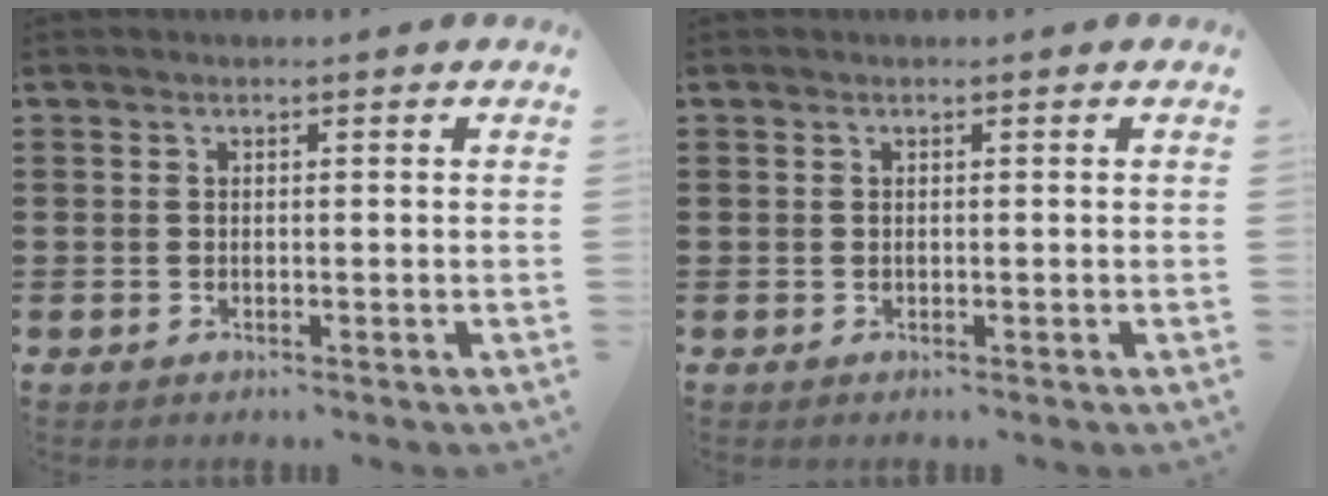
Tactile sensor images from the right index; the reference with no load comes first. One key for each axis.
{"total": 0.0}